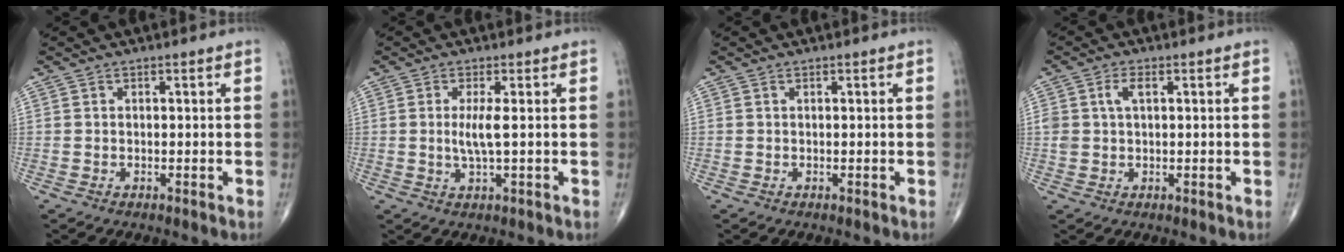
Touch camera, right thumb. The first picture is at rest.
{"total": 3.6, "force": [0.3, 0.2, 3.6], "torque": [-0.088, -0.011, 0.004]}
{"total": 0.0}
{"total": 3.4, "force": [0.9, 2.0, 2.6], "torque": [-0.060, 0.008, 0.019]}